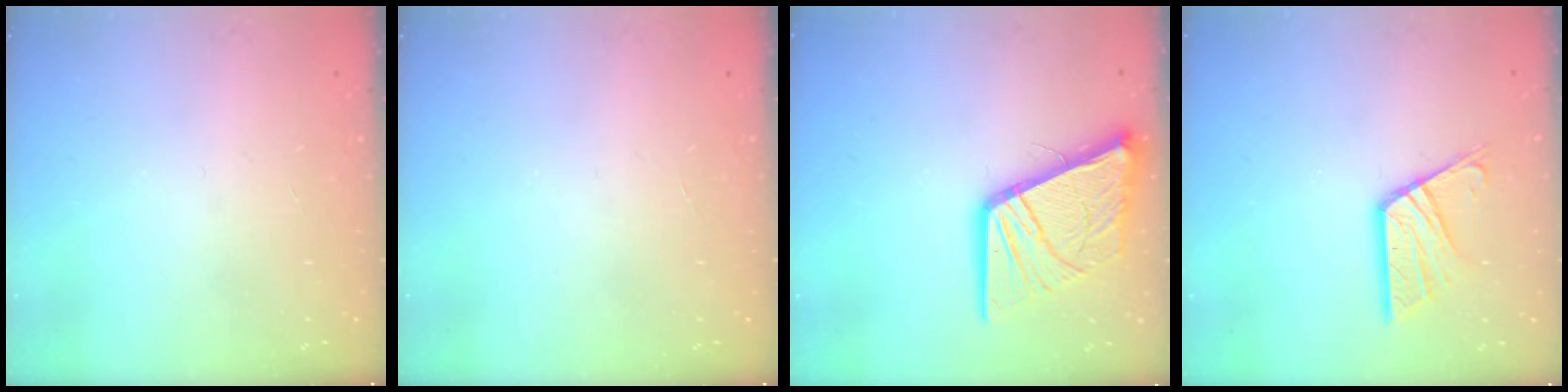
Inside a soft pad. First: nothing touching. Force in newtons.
{"total": 0.0}
{"total": 17.2, "press": 17.0, "slide": 2.0}
{"total": 11.4, "press": 11.4, "slide": 1.1}